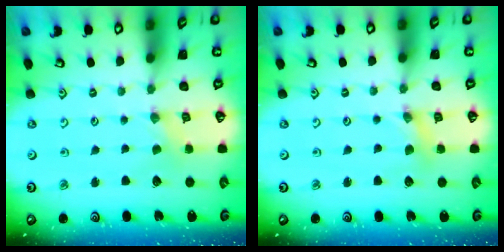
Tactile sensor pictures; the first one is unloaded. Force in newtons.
{"total": 2.9, "press": 2.9, "slide": 0.3}